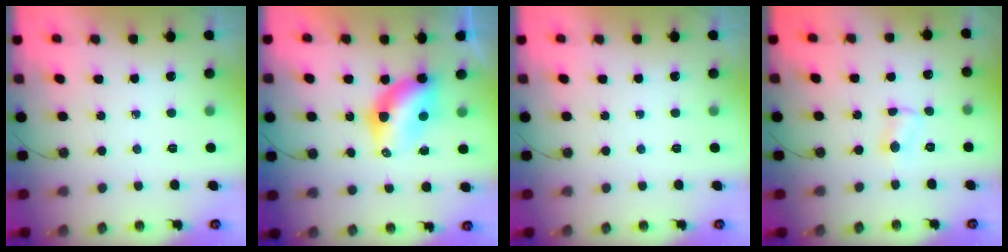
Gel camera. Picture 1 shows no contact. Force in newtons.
{"total": 7.3, "press": 7.3, "slide": 0.3}
{"total": 0.0}
{"total": 2.9, "press": 2.9, "slide": 0.6}